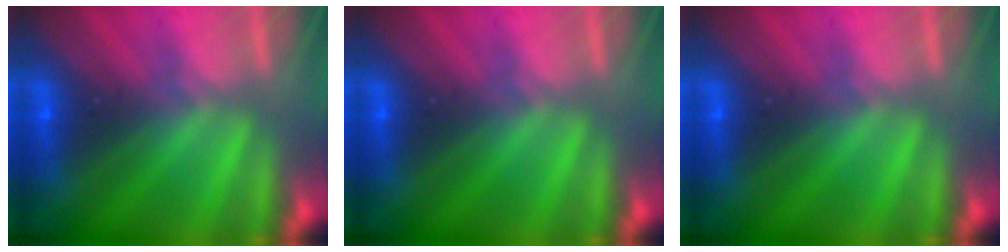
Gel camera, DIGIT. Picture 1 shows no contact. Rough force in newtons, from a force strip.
{"total": 0.0}
{"total": 0.0}